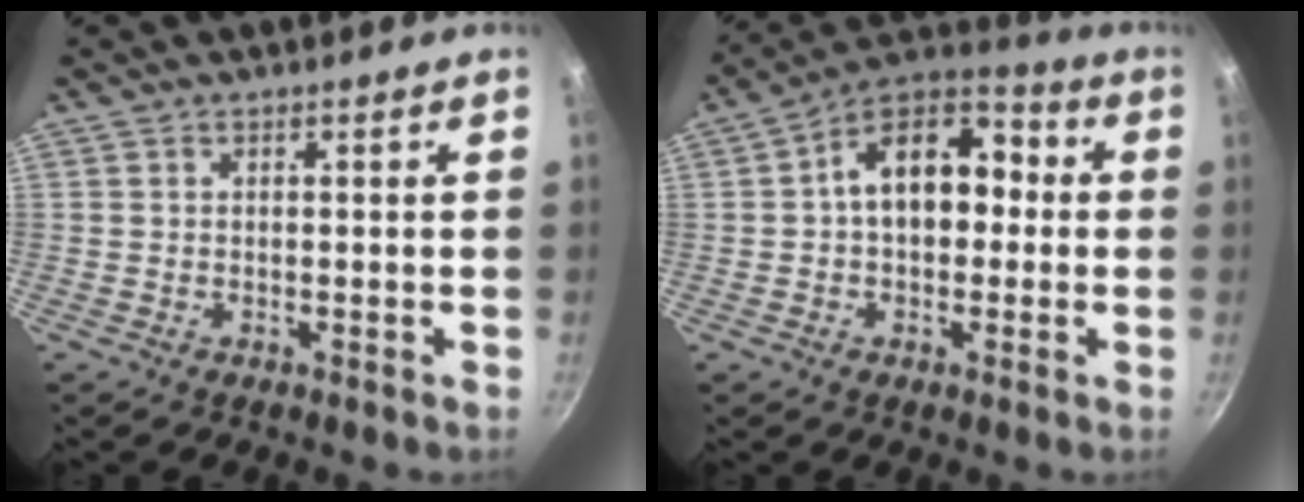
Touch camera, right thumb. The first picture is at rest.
{"total": 14.7, "force": [0.9, 9.9, 10.9], "torque": [-0.117, 0.044, -0.005]}